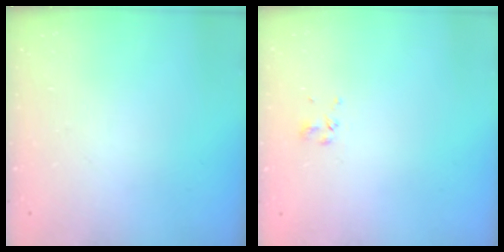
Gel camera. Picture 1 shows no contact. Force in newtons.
{"total": 2.5, "press": 2.3, "slide": 0.9}